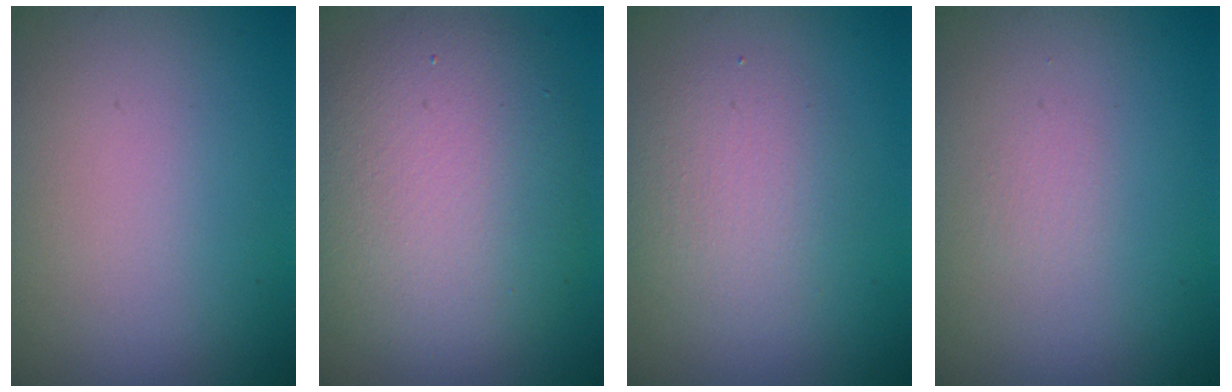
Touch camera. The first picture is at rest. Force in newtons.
{"total": 8.7, "press": 8.7, "slide": 0.7}
{"total": 3.0, "press": 3.0, "slide": 0.2}
{"total": 0.5, "press": 0.5, "slide": 0.0}